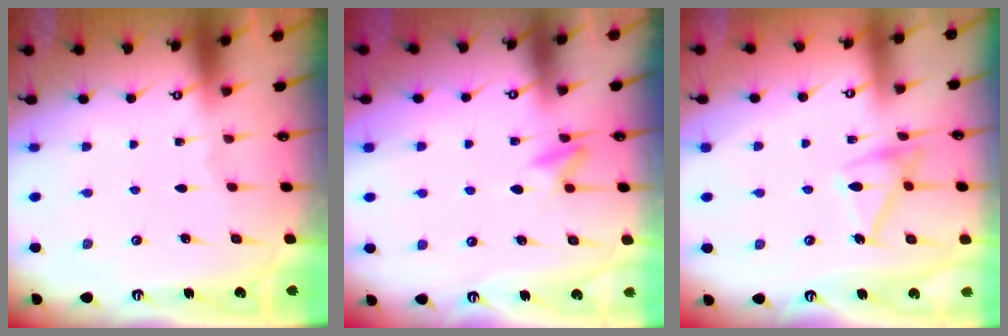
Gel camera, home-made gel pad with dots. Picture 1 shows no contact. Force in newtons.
{"total": 6.8, "press": 6.4, "slide": 2.2}
{"total": 14.5, "press": 14.5, "slide": 0.7}